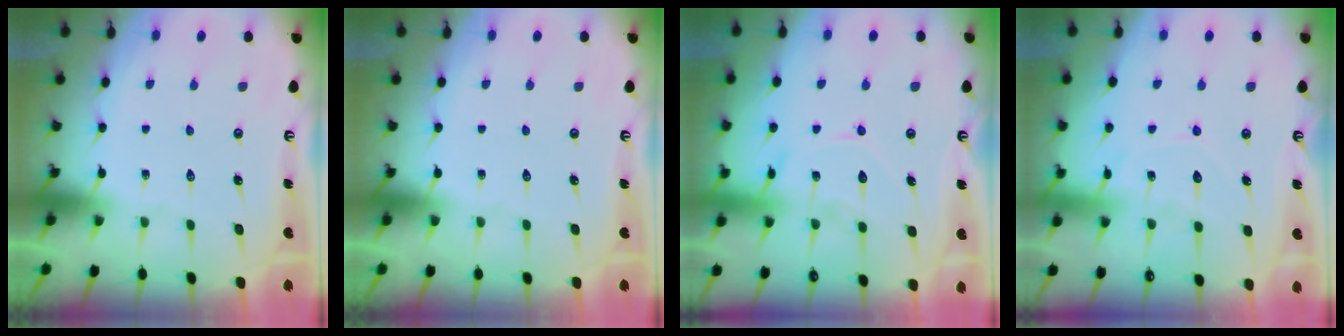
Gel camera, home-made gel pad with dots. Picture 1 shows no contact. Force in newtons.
{"total": 0.0}
{"total": 12.3, "press": 12.2, "slide": 1.0}
{"total": 7.6, "press": 7.5, "slide": 0.8}